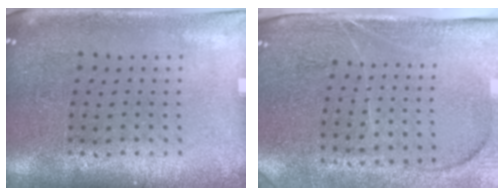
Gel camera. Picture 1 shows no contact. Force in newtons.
{"total": 3.8, "press": 3.3, "slide": 2.0}